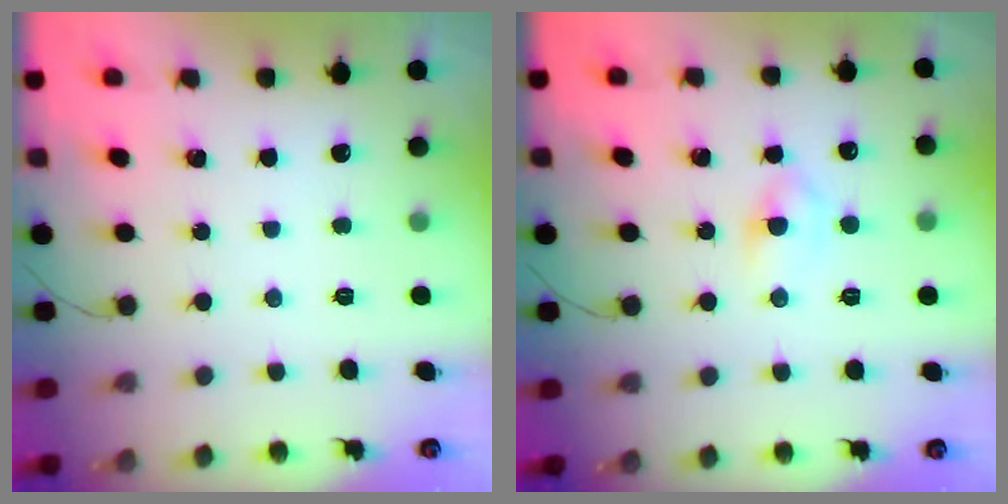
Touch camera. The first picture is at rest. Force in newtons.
{"total": 2.7, "press": 2.5, "slide": 1.1}